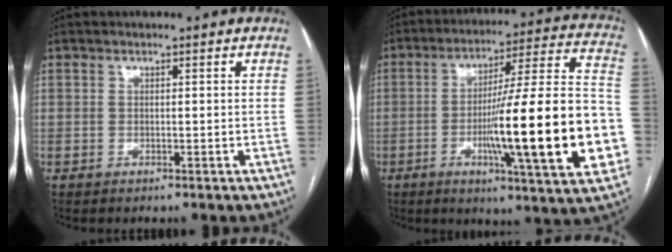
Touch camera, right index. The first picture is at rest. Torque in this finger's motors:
{"motor_torque": [1.99, -0.15, 1.05, 0.21]}